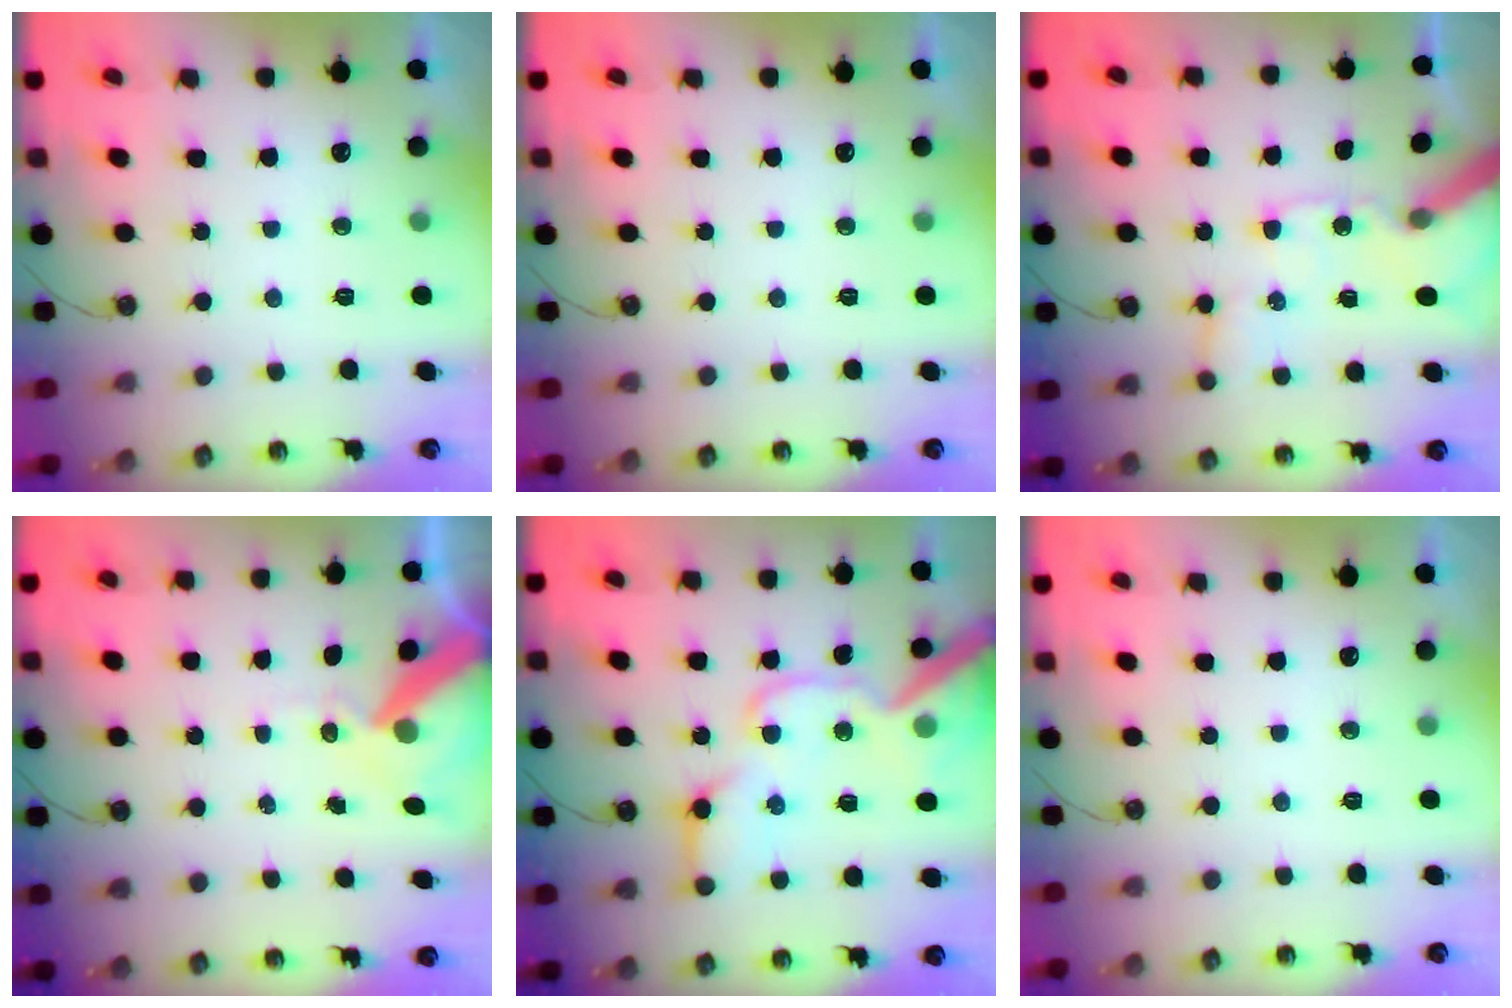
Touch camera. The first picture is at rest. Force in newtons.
{"total": 0.0}
{"total": 12.7, "press": 12.6, "slide": 1.6}
{"total": 10.9, "press": 10.8, "slide": 1.5}
{"total": 22.8, "press": 22.6, "slide": 3.0}
{"total": 0.0}